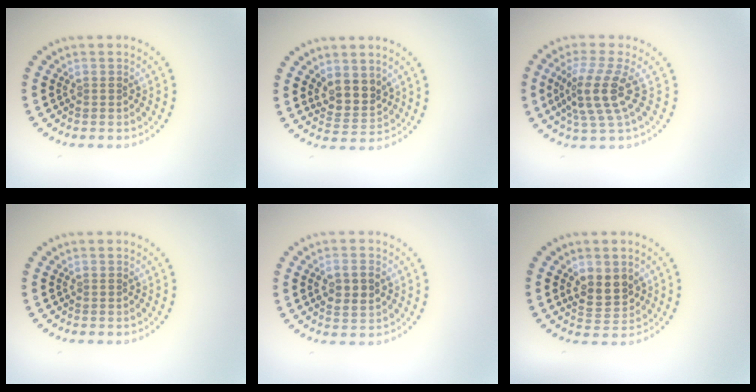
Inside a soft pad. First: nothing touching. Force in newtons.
{"total": 3.0, "press": 2.5, "slide": 1.6}
{"total": 4.2, "press": 3.1, "slide": 2.8}
{"total": 0.0}
{"total": 2.7, "press": 2.7, "slide": 0.4}
{"total": 3.1, "press": 3.0, "slide": 0.9}